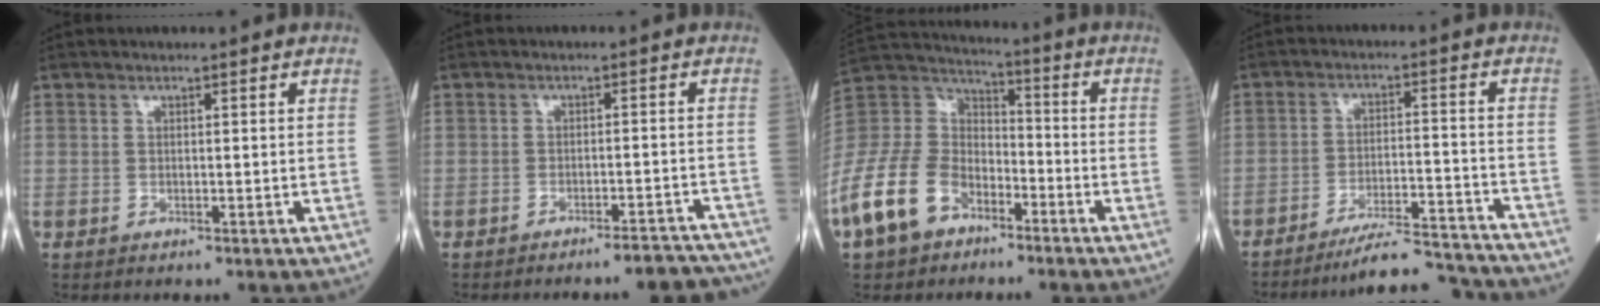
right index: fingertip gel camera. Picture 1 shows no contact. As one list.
[{"total": 6.8, "force": [-6.5, 0.7, 1.7], "torque": [0.002, 0.010, -0.082]}, {"total": 16.7, "force": [-9.5, 10.5, 8.9], "torque": [-0.225, 0.011, -0.187]}, {"total": 13.0, "force": [-12.5, 0.1, 3.4], "torque": [-0.039, 0.010, -0.184]}]